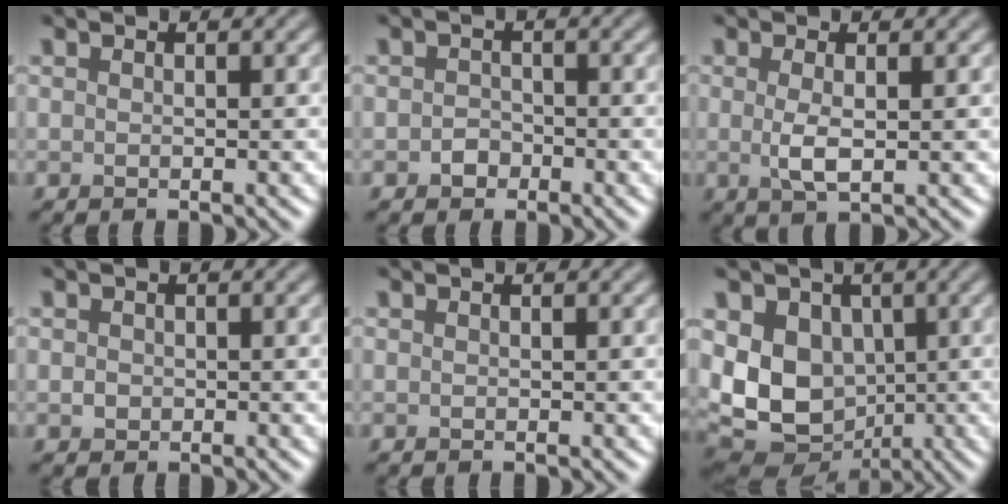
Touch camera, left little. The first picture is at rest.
{"total": 1.3, "force": [-0.6, 1.0, 0.5], "torque": [-0.004, -0.001, -0.013]}
{"total": 2.2, "force": [0.1, 0.6, 2.1], "torque": [-0.045, -0.002, 0.001]}
{"total": 0.8, "force": [-0.1, 0.7, 0.3], "torque": [-0.003, -0.004, -0.004]}
{"total": 0.0}
{"total": 9.7, "force": [0.3, 7.5, 6.1], "torque": [-0.106, -0.008, 0.006]}